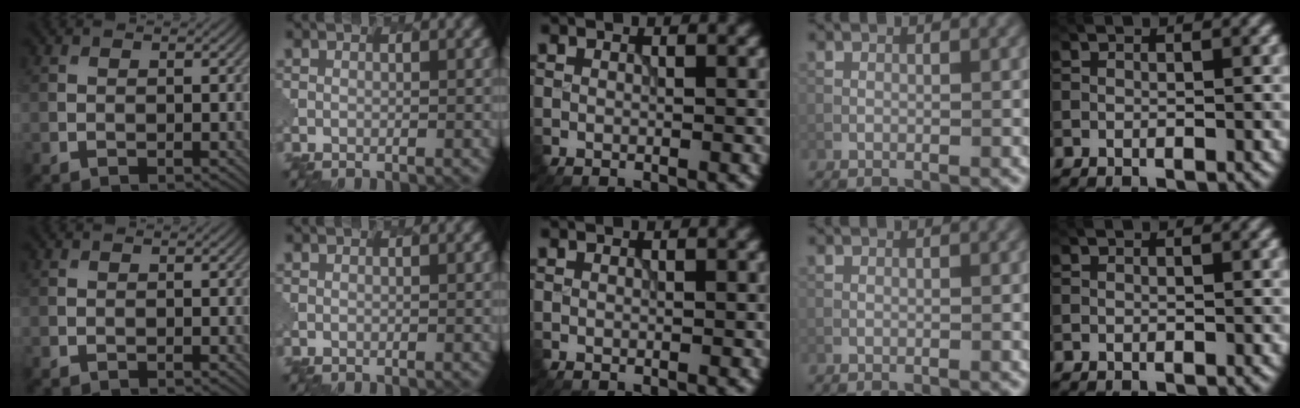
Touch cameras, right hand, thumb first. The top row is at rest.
{}